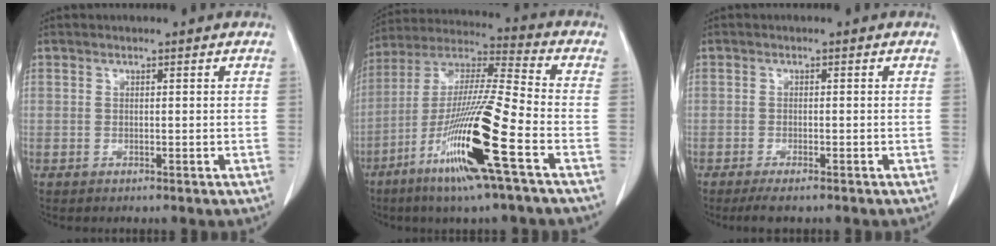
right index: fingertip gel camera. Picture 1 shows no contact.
{"total": 18.4, "force": [-7.7, -0.4, 16.7], "torque": [-0.344, -0.029, -0.151]}
{"total": 3.1, "force": [-2.4, 0.5, 1.9], "torque": [-0.029, -0.007, -0.036]}